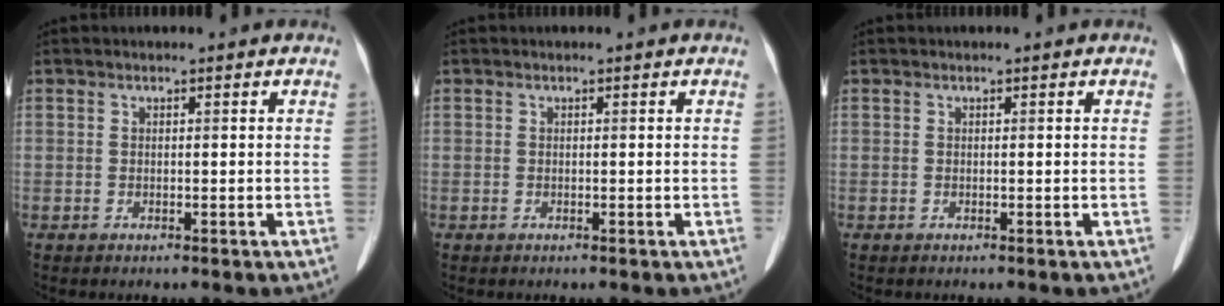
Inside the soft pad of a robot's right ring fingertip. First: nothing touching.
{"total": 0.0}
{"total": 0.0}